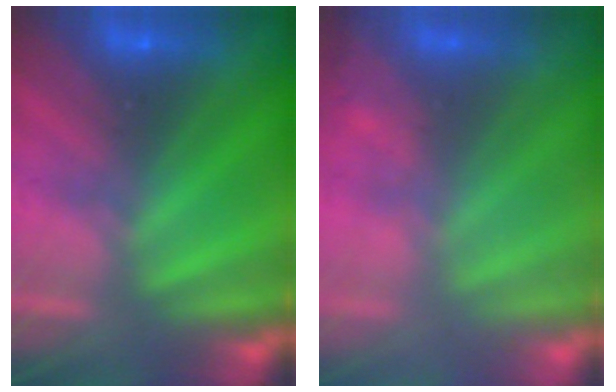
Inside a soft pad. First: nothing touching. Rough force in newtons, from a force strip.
{"total": 1.1}